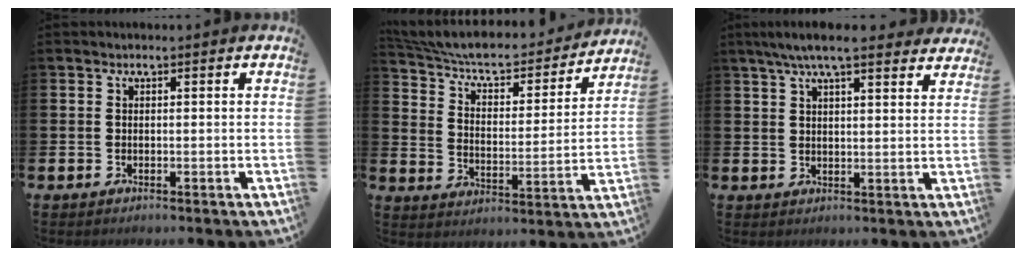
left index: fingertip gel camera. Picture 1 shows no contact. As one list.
[{"total": 7.1, "force": [6.5, 1.8, 2.3], "torque": [-0.077, -0.049, 0.107]}, {"total": 6.9, "force": [6.1, 1.0, 3.1], "torque": [-0.067, -0.016, 0.109]}]